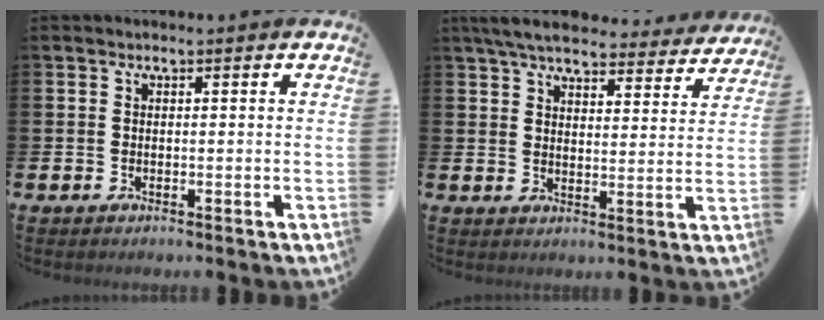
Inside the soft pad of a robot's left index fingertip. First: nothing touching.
{"total": 6.3, "force": [5.9, 1.3, 1.9], "torque": [-0.055, -0.031, 0.104]}